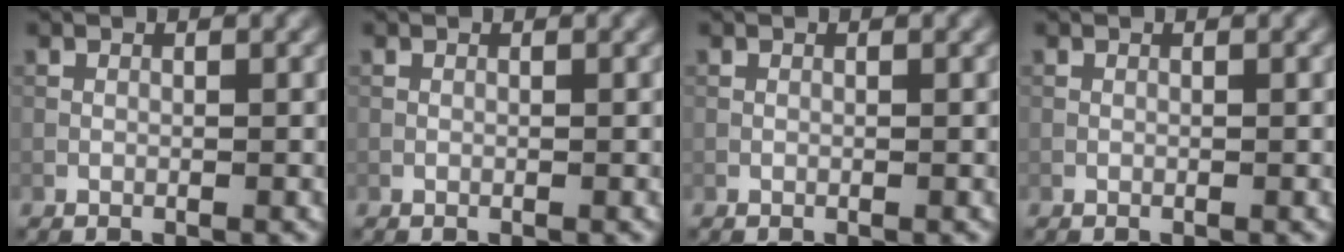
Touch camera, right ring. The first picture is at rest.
{"total": 0.0}
{"total": 0.0}
{"total": 0.0}